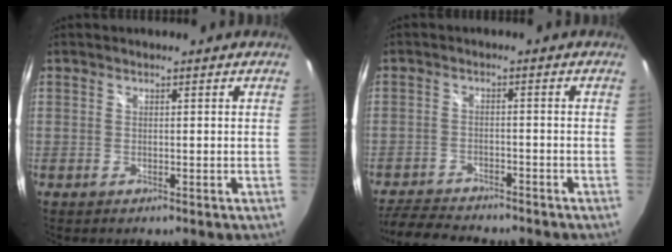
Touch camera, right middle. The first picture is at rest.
{"total": 9.5, "force": [-8.7, 2.0, 3.1], "torque": [-0.089, -0.011, -0.143]}